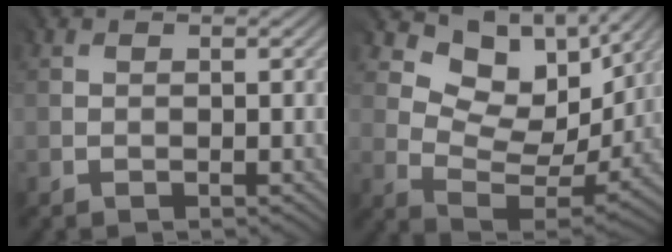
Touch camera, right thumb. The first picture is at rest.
{"total": 9.6, "force": [5.3, 5.8, 5.5], "torque": [-0.109, -0.017, 0.097]}